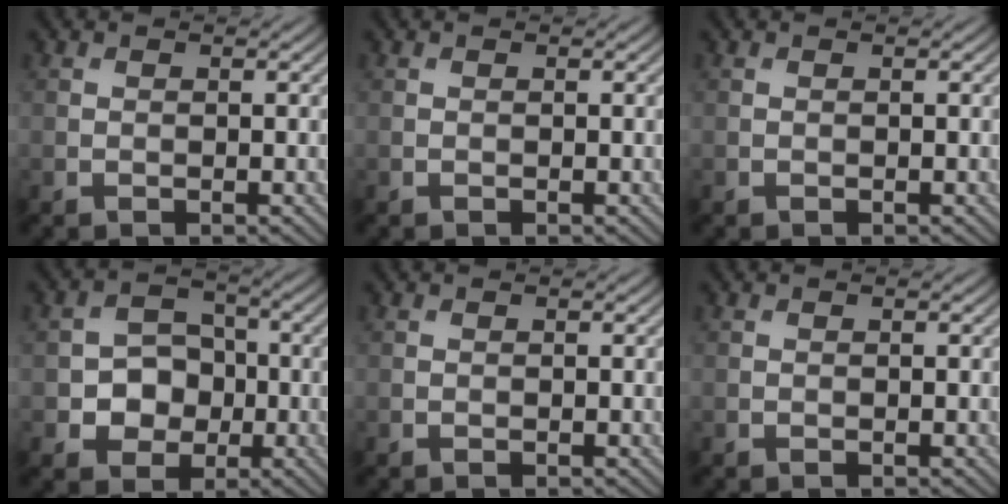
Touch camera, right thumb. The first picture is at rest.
{"total": 0.0}
{"total": 0.0}
{"total": 5.4, "force": [-1.2, 4.5, 2.8], "torque": [-0.046, 0.005, -0.035]}
{"total": 0.0}
{"total": 0.0}